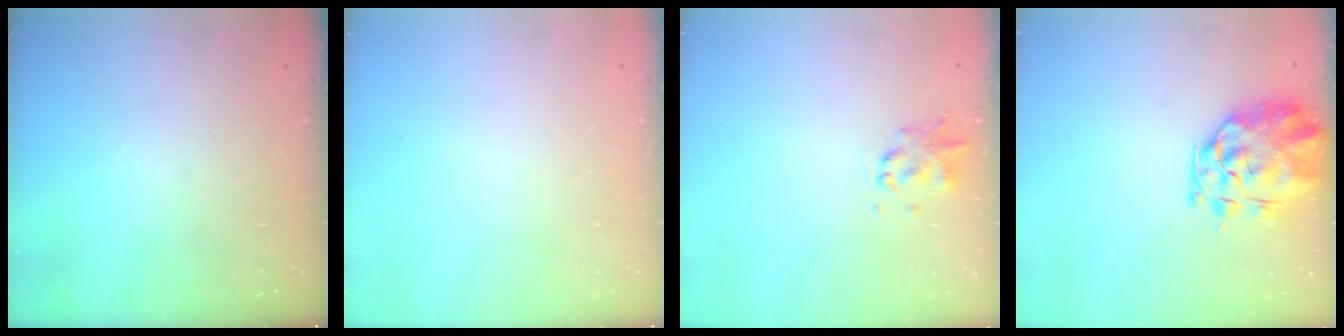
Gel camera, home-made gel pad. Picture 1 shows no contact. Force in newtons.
{"total": 0.0}
{"total": 1.9, "press": 1.9, "slide": 0.4}
{"total": 2.5, "press": 2.3, "slide": 1.0}